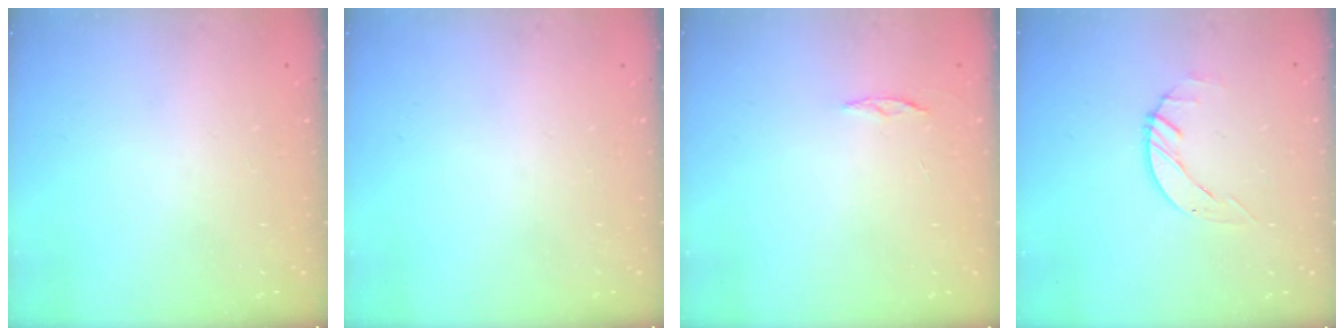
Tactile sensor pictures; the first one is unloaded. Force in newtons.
{"total": 0.0}
{"total": 3.1, "press": 3.1, "slide": 0.3}
{"total": 2.6, "press": 2.6, "slide": 0.3}